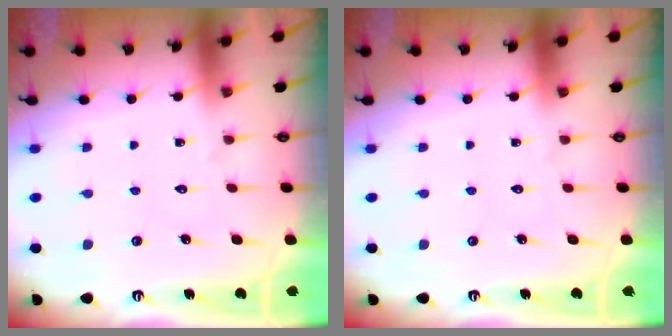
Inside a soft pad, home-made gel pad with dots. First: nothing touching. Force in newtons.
{"total": 0.0}